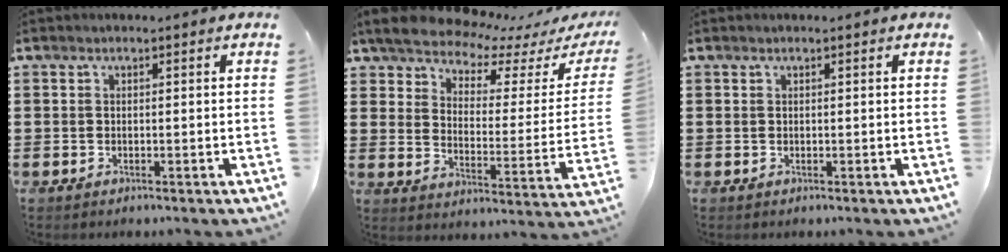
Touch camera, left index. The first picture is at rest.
{"total": 6.1, "force": [6.0, 0.5, 1.2], "torque": [-0.060, -0.048, 0.100]}
{"total": 0.0}